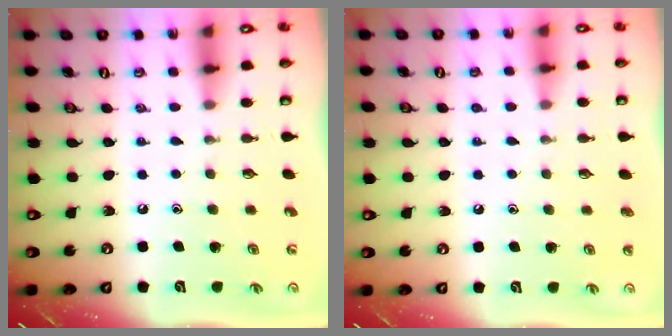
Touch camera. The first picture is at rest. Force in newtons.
{"total": 0.8, "press": 0.8, "slide": 0.1}